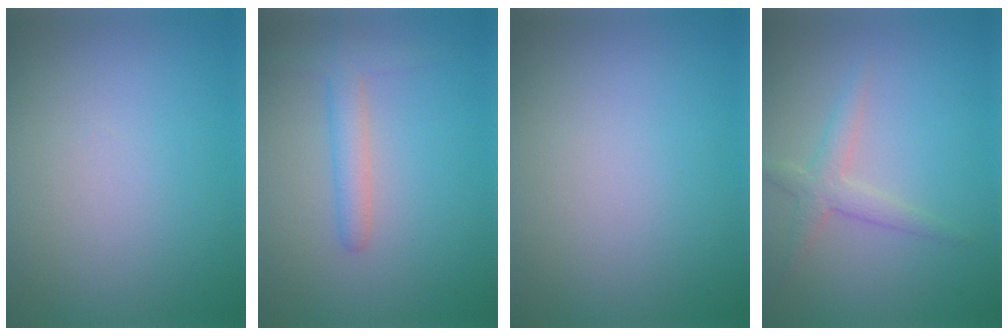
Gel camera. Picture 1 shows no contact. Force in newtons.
{"total": 2.6, "press": 2.6, "slide": 0.1}
{"total": 0.0}
{"total": 2.2, "press": 2.2, "slide": 0.1}